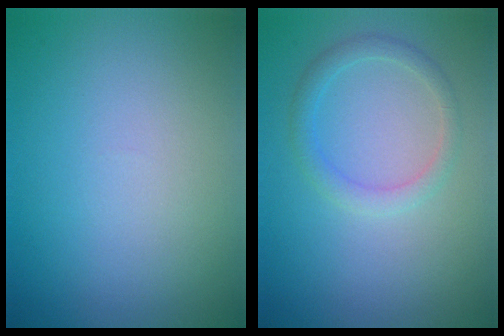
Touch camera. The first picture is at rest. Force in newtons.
{"total": 1.9, "press": 1.9, "slide": 0.1}